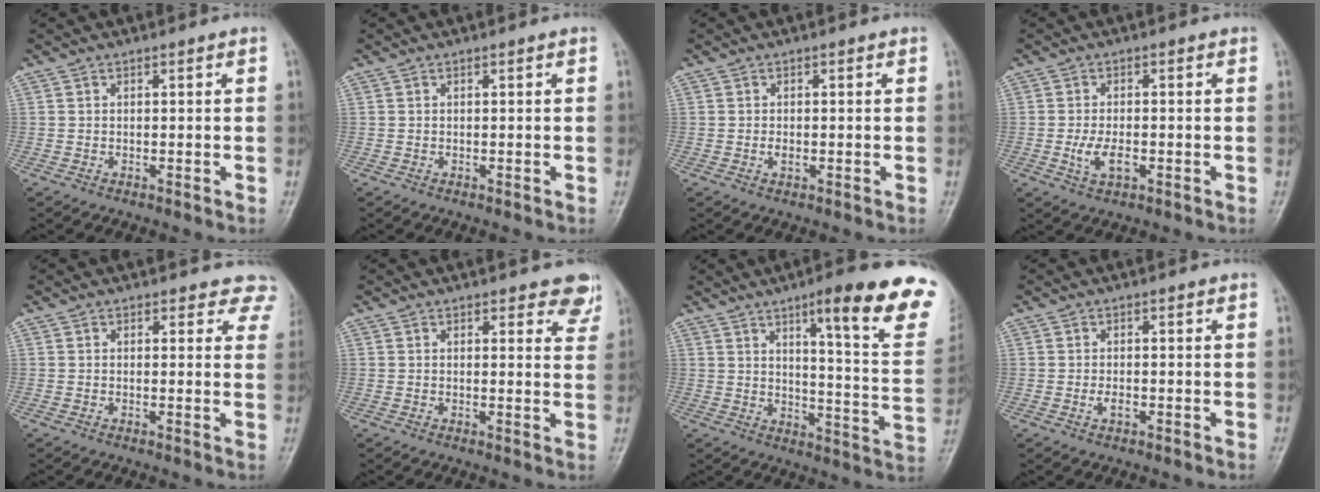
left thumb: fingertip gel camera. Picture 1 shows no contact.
{"total": 0.0}
{"total": 1.5, "force": [-0.2, 1.0, 1.1], "torque": [-0.013, 0.000, -0.006]}
{"total": 4.6, "force": [-1.2, 2.5, 3.6], "torque": [-0.068, 0.000, -0.023]}
{"total": 5.1, "force": [4.2, 2.8, 0.8], "torque": [0.035, -0.013, 0.021]}
{"total": 5.0, "force": [4.0, 2.3, 2.0], "torque": [0.012, -0.022, 0.033]}
{"total": 20.8, "force": [12.4, 3.4, 16.3], "torque": [-0.186, -0.057, 0.160]}
{"total": 1.9, "force": [-0.5, 1.1, 1.4], "torque": [-0.020, 0.001, -0.012]}